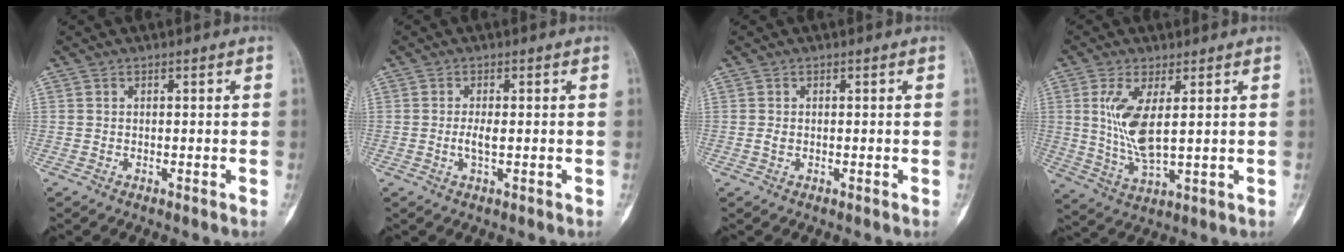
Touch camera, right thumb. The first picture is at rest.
{"total": 2.2, "force": [-0.2, 0.7, 2.1], "torque": [-0.047, -0.002, -0.004]}
{"total": 0.9, "force": [-0.1, 0.6, 0.6], "torque": [-0.014, 0.000, -0.002]}
{"total": 9.6, "force": [2.1, 3.2, 8.8], "torque": [-0.189, -0.023, 0.050]}